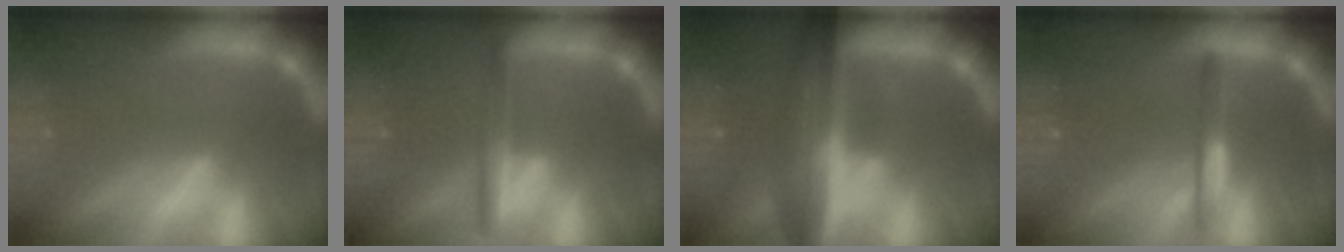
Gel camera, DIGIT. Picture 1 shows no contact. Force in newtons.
{"total": 3.0}
{"total": 10.0}
{"total": 2.4}